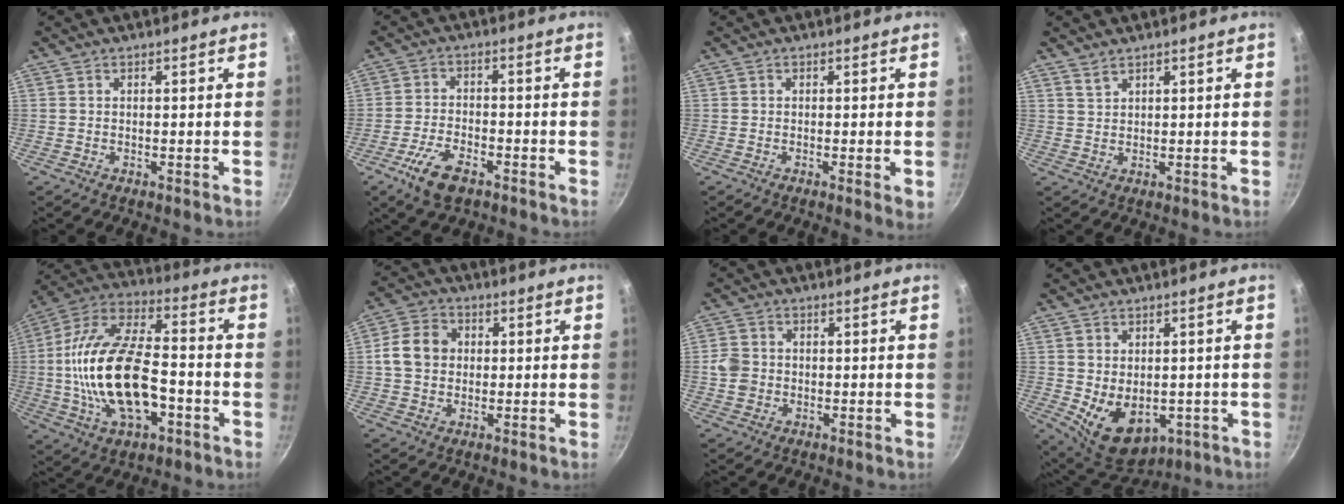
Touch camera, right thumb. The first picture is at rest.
{"total": 7.7, "force": [-4.4, 3.4, 5.3], "torque": [-0.107, 0.019, -0.085]}
{"total": 2.2, "force": [-0.5, 0.1, 2.1], "torque": [-0.034, -0.008, -0.010]}
{"total": 1.7, "force": [1.5, 0.5, 0.6], "torque": [-0.010, -0.007, 0.031]}
{"total": 22.7, "force": [-4.0, 11.7, 19.0], "torque": [-0.351, 0.038, -0.076]}
{"total": 7.8, "force": [0.7, 6.4, 4.4], "torque": [-0.059, 0.012, -0.001]}
{"total": 4.5, "force": [-0.6, 4.0, 2.1], "torque": [-0.032, 0.011, -0.017]}
{"total": 10.3, "force": [-1.5, 7.2, 7.2], "torque": [-0.091, -0.013, 0.005]}